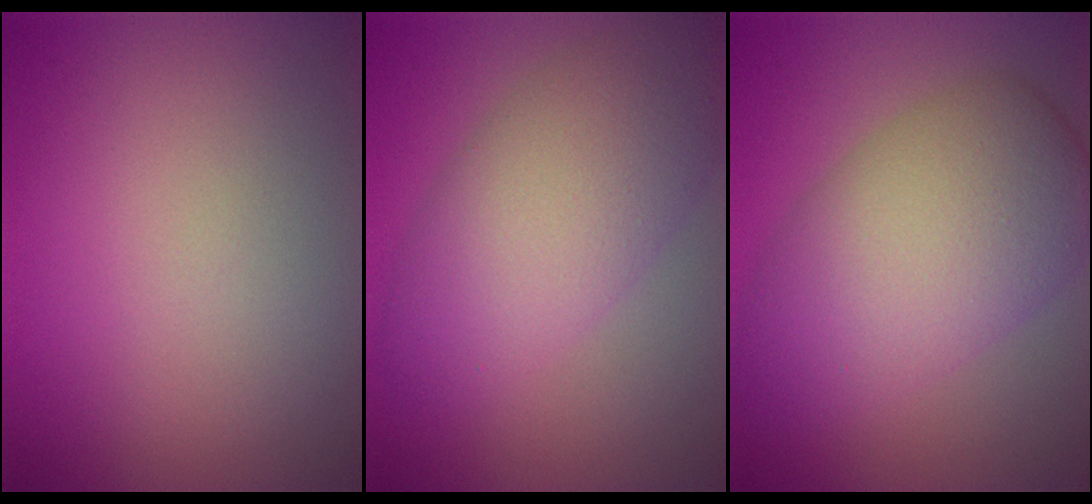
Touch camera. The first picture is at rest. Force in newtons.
{"total": 6.8, "press": 6.8, "slide": 0.1}
{"total": 8.7, "press": 8.7, "slide": 0.1}